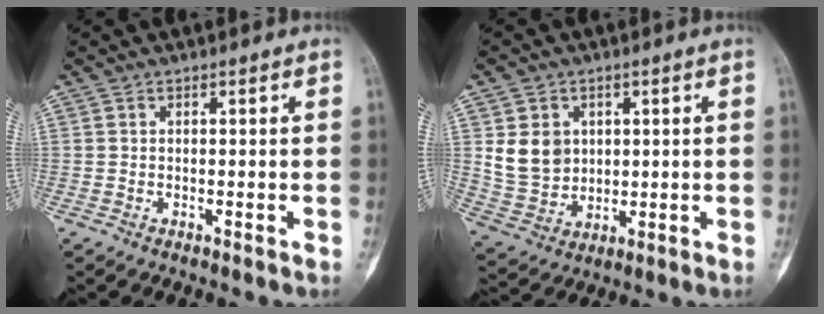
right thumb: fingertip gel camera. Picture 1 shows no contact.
{"total": 8.9, "force": [2.2, 7.4, 4.5], "torque": [-0.057, -0.011, 0.057]}